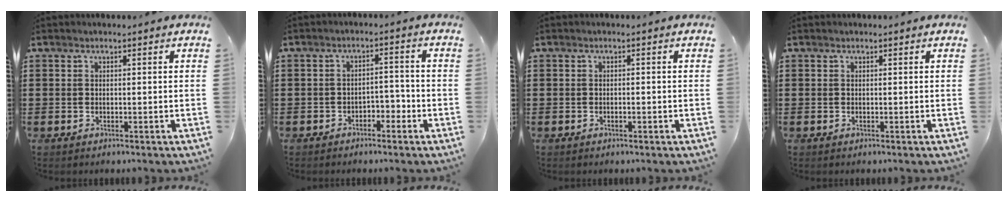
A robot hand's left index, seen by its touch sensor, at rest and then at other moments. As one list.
[{"total": 2.7, "force": [-2.3, 1.2, 0.9], "torque": [-0.021, 0.006, -0.050]}, {"total": 0.6, "force": [-0.3, 0.2, 0.4], "torque": [-0.010, -0.002, -0.006]}, {"total": 0.0}]